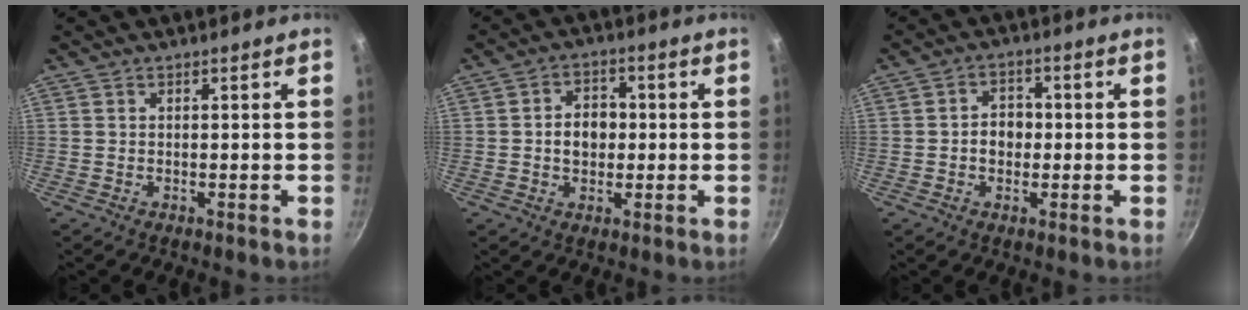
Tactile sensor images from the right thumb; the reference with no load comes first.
{"total": 6.3, "force": [-0.1, 4.7, 4.2], "torque": [-0.046, 0.014, -0.004]}
{"total": 4.7, "force": [-0.4, 3.7, 2.9], "torque": [-0.025, 0.013, -0.012]}